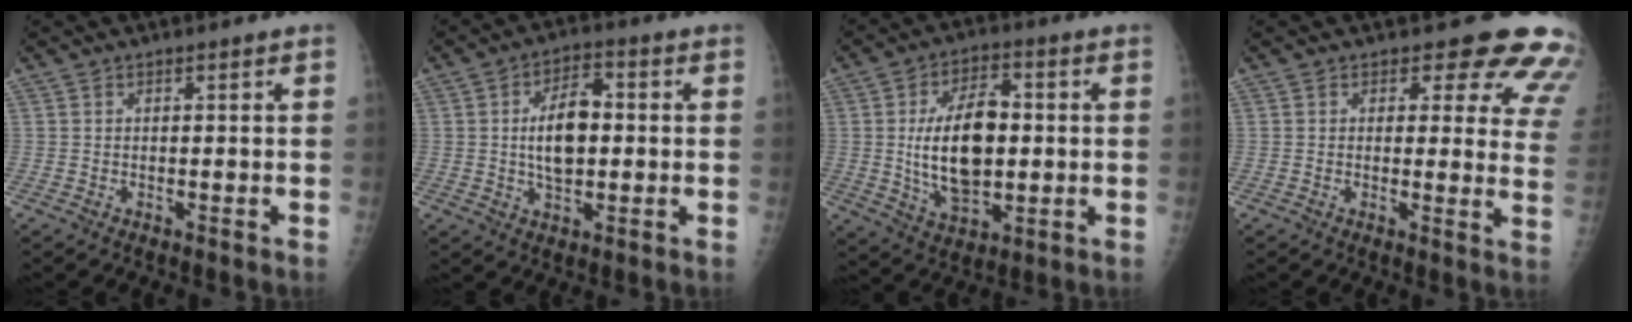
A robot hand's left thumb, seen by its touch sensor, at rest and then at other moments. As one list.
[{"total": 9.2, "force": [0.2, 5.1, 7.7], "torque": [-0.116, 0.009, 0.003]}, {"total": 15.2, "force": [0.2, 8.6, 12.5], "torque": [-0.191, 0.000, 0.010]}, {"total": 12.7, "force": [10.3, 5.3, 5.1], "torque": [0.003, -0.063, 0.083]}]